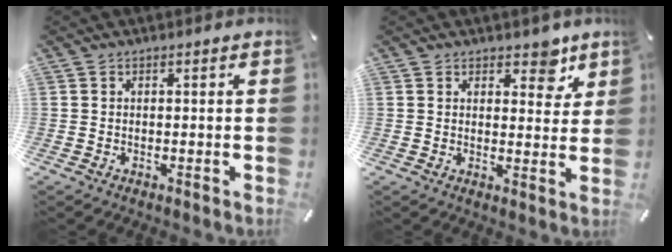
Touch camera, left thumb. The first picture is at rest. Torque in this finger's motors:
{"motor_torque": [0.37, -0.35, -0.06, 0.10, 0.01]}